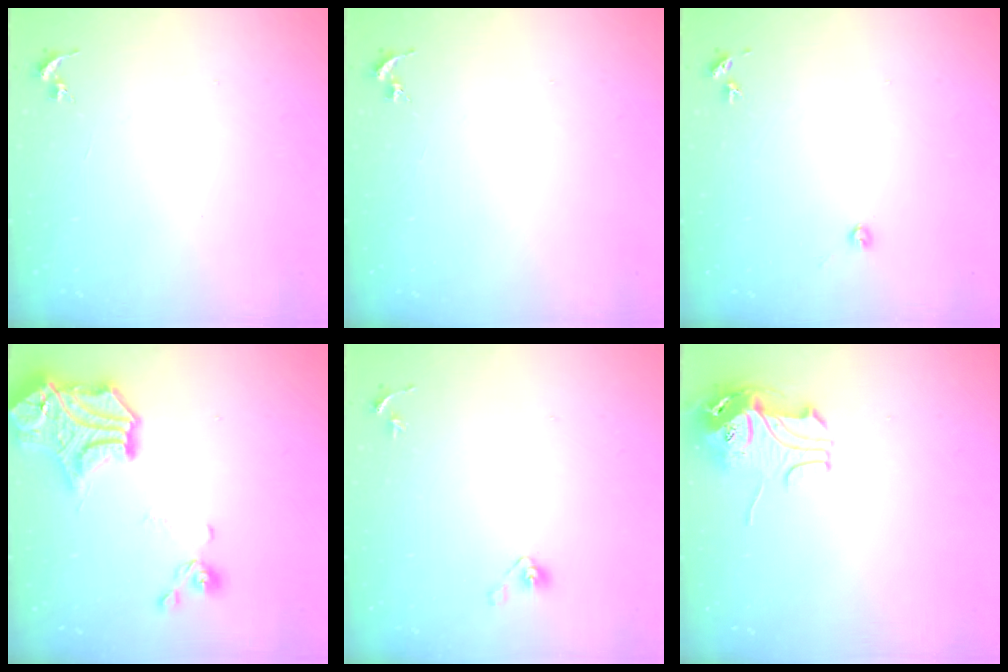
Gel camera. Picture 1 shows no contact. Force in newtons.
{"total": 0.0}
{"total": 2.2, "press": 2.2, "slide": 0.3}
{"total": 18.9, "press": 18.7, "slide": 2.7}
{"total": 4.1, "press": 3.7, "slide": 1.7}
{"total": 10.9, "press": 10.9, "slide": 1.1}